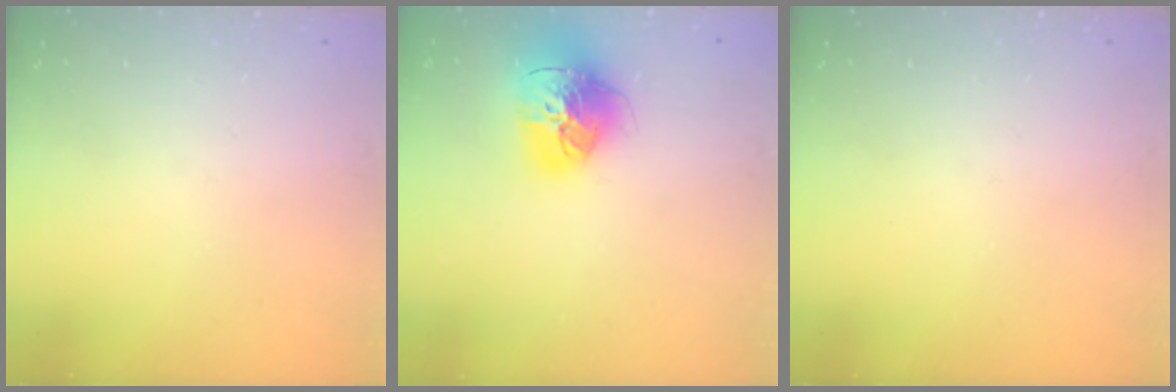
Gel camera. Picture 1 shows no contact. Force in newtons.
{"total": 18.4, "press": 18.3, "slide": 1.8}
{"total": 0.0}